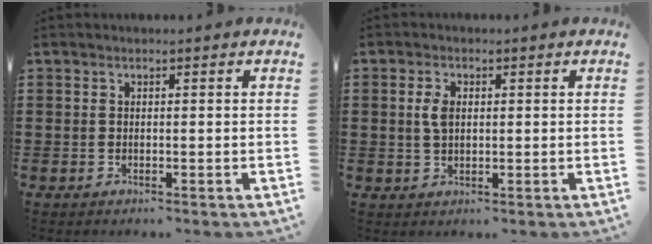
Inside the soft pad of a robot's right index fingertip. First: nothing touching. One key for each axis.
{"total": 3.1, "fx": 0.5, "fy": 1.7, "fz": 2.5, "tx": -0.054, "ty": 0.008, "tz": 0.008}